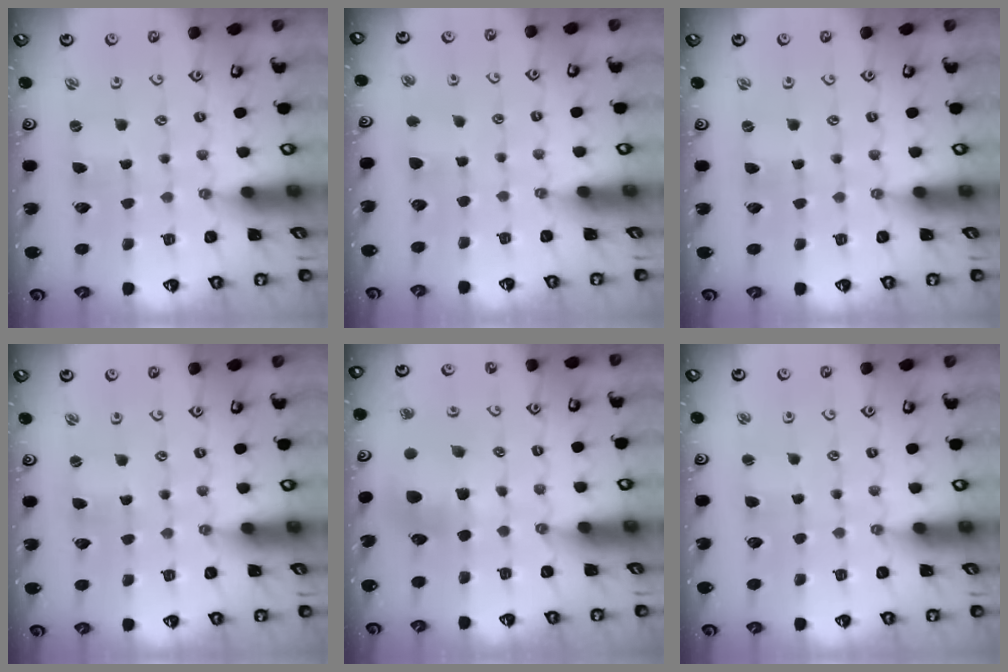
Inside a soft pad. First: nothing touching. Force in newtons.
{"total": 2.7, "press": 2.6, "slide": 0.8}
{"total": 0.0}
{"total": 0.8, "press": 0.8, "slide": 0.2}
{"total": 7.9, "press": 7.9, "slide": 0.5}
{"total": 2.1, "press": 2.1, "slide": 0.2}